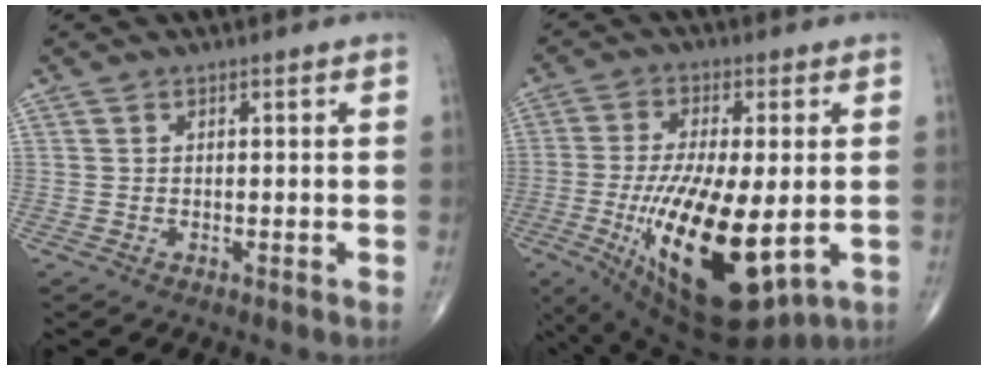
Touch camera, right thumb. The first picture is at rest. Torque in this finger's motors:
{"motor_torque": [3.21, 1.03, 2.14, -0.63, 0.31]}